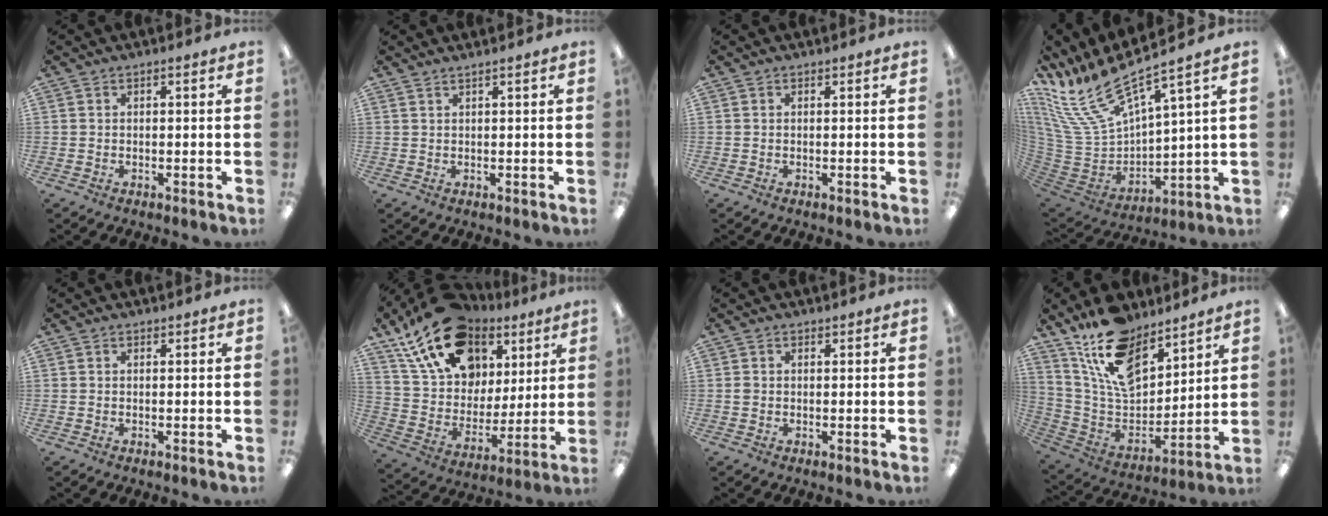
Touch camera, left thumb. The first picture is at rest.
{"total": 1.0, "force": [0.9, -0.2, 0.3], "torque": [-0.005, -0.003, 0.018]}
{"total": 0.0}
{"total": 18.5, "force": [13.4, 6.3, 11.1], "torque": [-0.254, -0.098, 0.232]}
{"total": 0.0}
{"total": 20.5, "force": [12.6, 13.1, 9.3], "torque": [-0.175, -0.060, 0.235]}
{"total": 0.8, "force": [0.1, 0.8, 0.3], "torque": [-0.005, 0.006, 0.001]}
{"total": 16.9, "force": [12.5, 8.2, 7.9], "torque": [-0.159, -0.070, 0.232]}